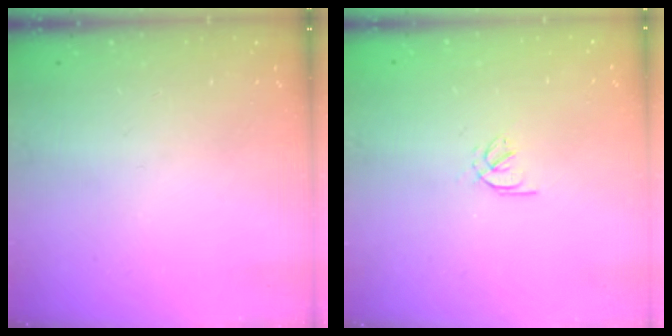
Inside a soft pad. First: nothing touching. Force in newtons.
{"total": 2.0, "press": 1.9, "slide": 0.6}